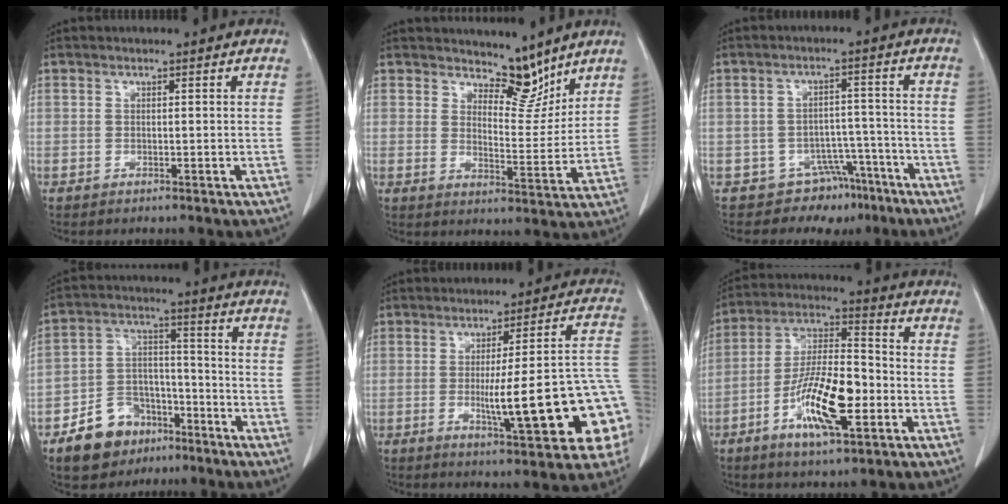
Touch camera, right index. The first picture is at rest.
{"total": 6.5, "force": [5.7, 2.4, 2.2], "torque": [-0.022, -0.013, 0.096]}
{"total": 7.2, "force": [-5.4, 4.8, 0.1], "torque": [0.020, 0.053, -0.072]}
{"total": 10.5, "force": [-6.5, 7.2, 4.1], "torque": [-0.078, 0.022, -0.109]}
{"total": 18.2, "force": [-4.1, 2.1, 17.7], "torque": [-0.158, 0.027, -0.044]}
{"total": 14.0, "force": [-4.9, 3.8, 12.6], "torque": [-0.243, -0.001, -0.088]}